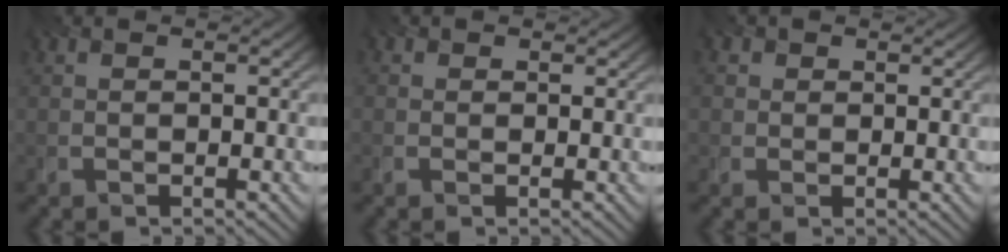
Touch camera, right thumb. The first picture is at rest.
{"total": 0.6, "force": [0.2, 0.6, -0.1], "torque": [0.004, -0.004, 0.000]}
{"total": 1.9, "force": [0.8, 1.7, 0.2], "torque": [-0.006, -0.002, 0.007]}